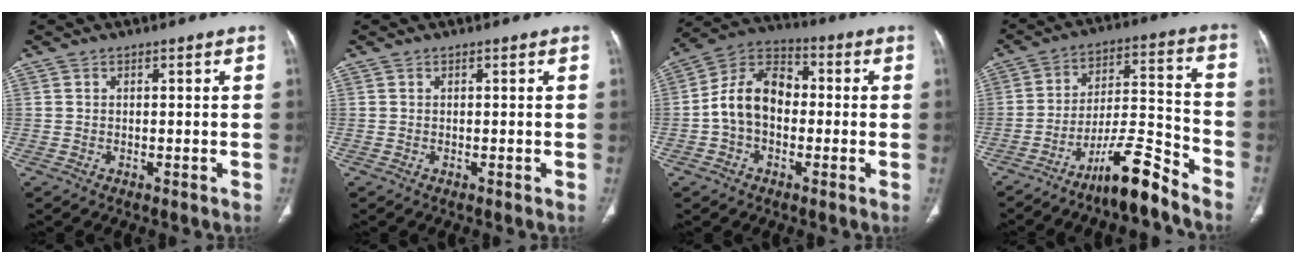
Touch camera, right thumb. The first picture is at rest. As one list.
[{"total": 0.0}, {"total": 11.7, "force": [-1.1, 8.3, 8.1], "torque": [-0.133, 0.038, -0.033]}, {"total": 11.9, "force": [-9.4, 1.6, 7.1], "torque": [-0.118, 0.085, -0.164]}]